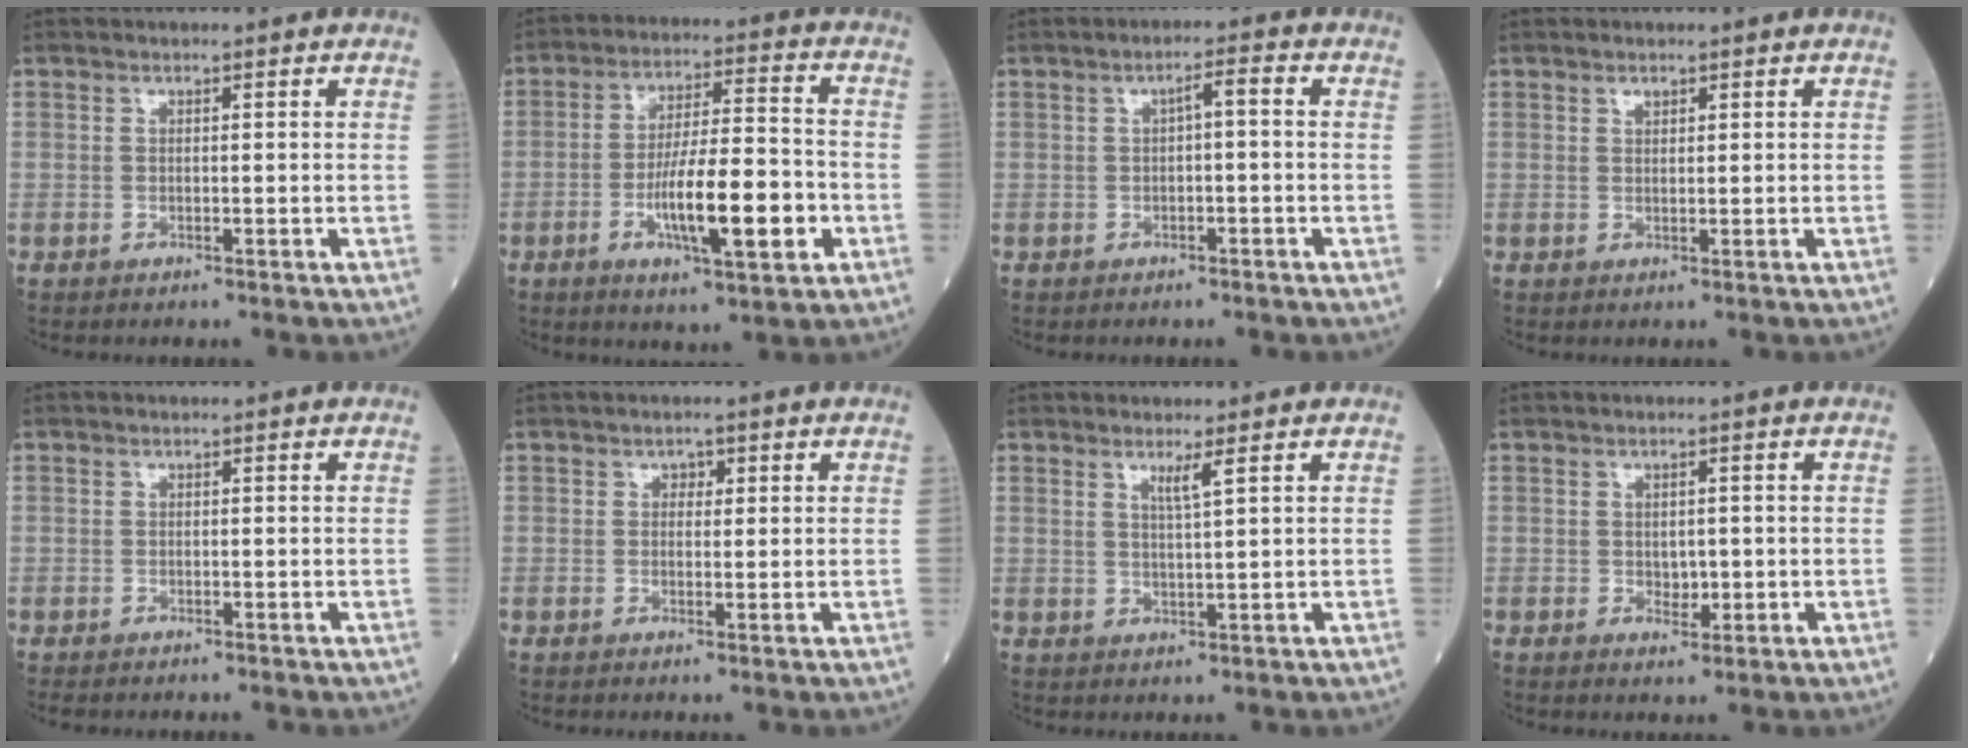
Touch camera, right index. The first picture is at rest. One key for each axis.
{"total": 13.1, "fx": -4.0, "fy": 2.4, "fz": 12.3, "tx": -0.216, "ty": -0.001, "tz": -0.063}
{"total": 2.6, "fx": 0.1, "fy": 0.6, "fz": 2.5, "tx": -0.046, "ty": 0.014, "tz": 0.003}
{"total": 0.9, "fx": 0.7, "fy": 0.5, "fz": 0.5, "tx": -0.010, "ty": -0.002, "tz": 0.011}
{"total": 1.9, "fx": -1.5, "fy": 0.9, "fz": 0.7, "tx": -0.015, "ty": -0.003, "tz": -0.019}
{"total": 1.4, "fx": 0.5, "fy": 1.0, "fz": 0.8, "tx": -0.015, "ty": 0.003, "tz": 0.008}
{"total": 2.3, "fx": 1.3, "fy": -0.4, "fz": 1.8, "tx": -0.038, "ty": -0.009, "tz": 0.026}
{"total": 2.4, "fx": -0.3, "fy": 1.6, "fz": 1.8, "tx": -0.026, "ty": -0.001, "tz": 0.002}